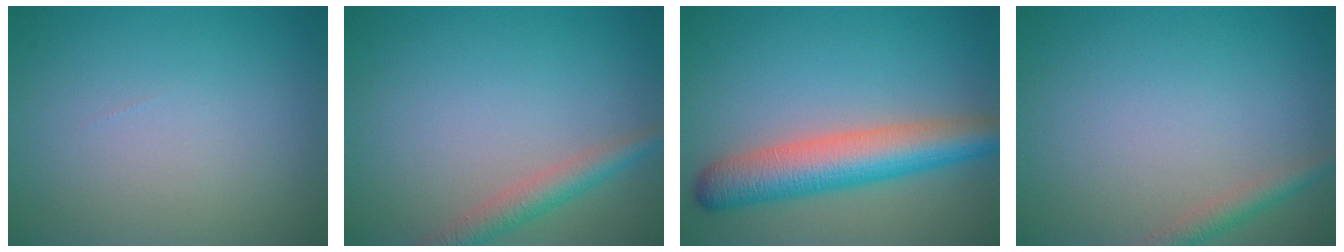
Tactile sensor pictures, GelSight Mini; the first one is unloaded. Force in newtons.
{"total": 2.7, "press": 2.7, "slide": 0.1}
{"total": 7.0, "press": 7.0, "slide": 0.2}
{"total": 1.9, "press": 1.9, "slide": 0.0}